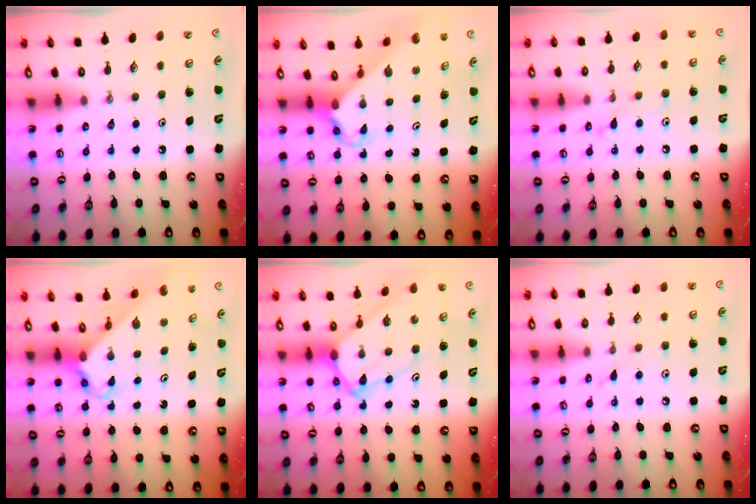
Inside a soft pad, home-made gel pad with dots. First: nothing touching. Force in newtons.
{"total": 2.5, "press": 2.5, "slide": 0.2}
{"total": 7.0, "press": 6.9, "slide": 0.7}
{"total": 2.8, "press": 2.8, "slide": 0.2}
{"total": 8.5, "press": 8.4, "slide": 0.8}
{"total": 5.2, "press": 5.1, "slide": 0.6}